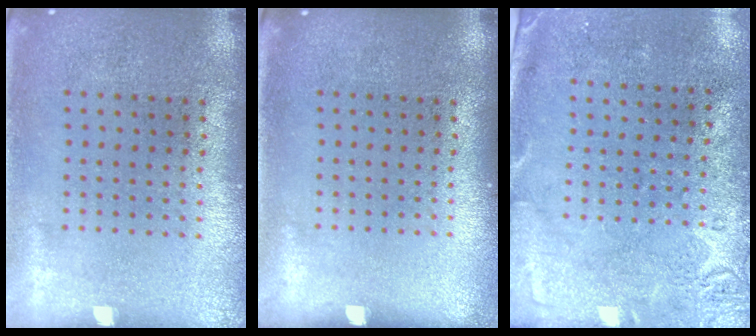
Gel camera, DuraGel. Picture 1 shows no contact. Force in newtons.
{"total": 0.0}
{"total": 2.7, "press": 2.2, "slide": 1.7}